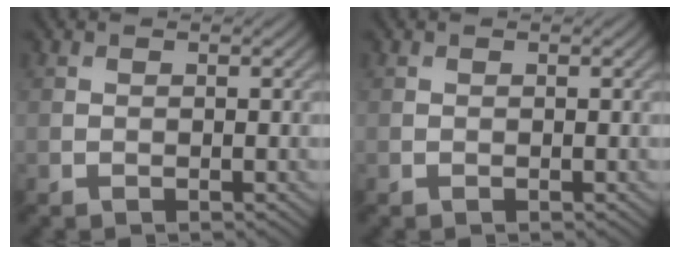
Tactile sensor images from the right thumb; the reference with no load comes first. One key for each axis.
{"total": 0.0}